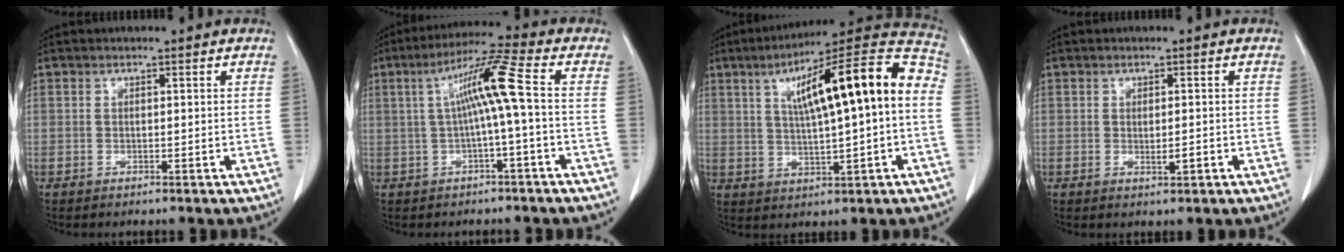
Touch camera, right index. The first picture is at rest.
{"total": 8.2, "force": [0.3, -1.0, 8.2], "torque": [-0.145, 0.025, 0.008]}
{"total": 18.4, "force": [2.8, 2.7, 18.0], "torque": [-0.270, 0.044, 0.039]}
{"total": 1.7, "force": [-0.4, 0.4, 1.6], "torque": [-0.027, -0.003, -0.004]}